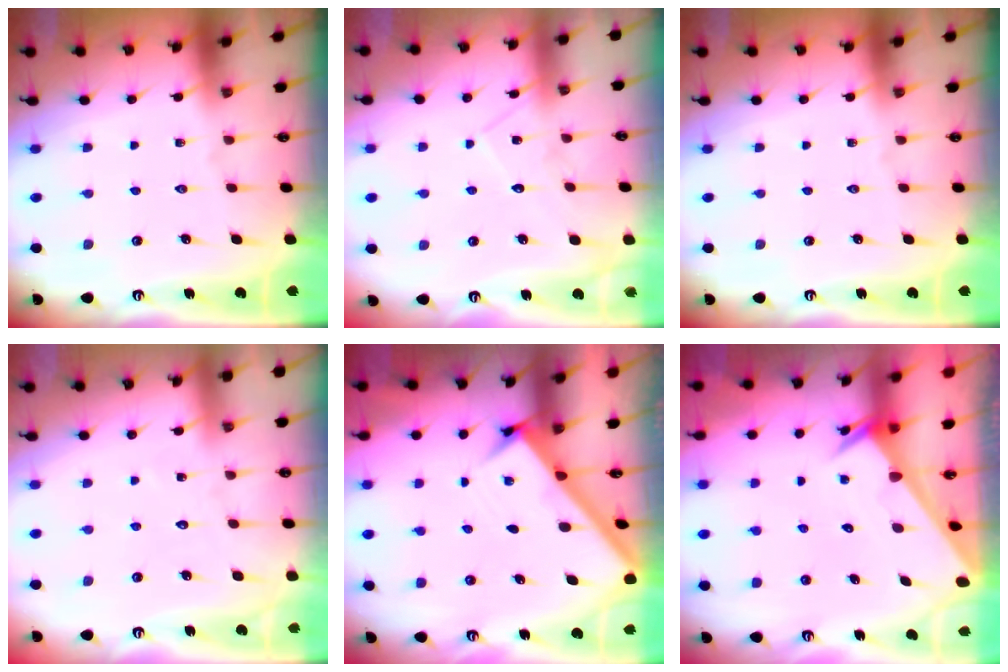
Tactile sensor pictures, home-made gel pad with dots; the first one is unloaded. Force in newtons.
{"total": 8.6, "press": 8.5, "slide": 0.7}
{"total": 0.0}
{"total": 4.9, "press": 4.9, "slide": 0.3}
{"total": 2.5, "press": 2.5, "slide": 0.2}
{"total": 2.3, "press": 2.3, "slide": 0.1}